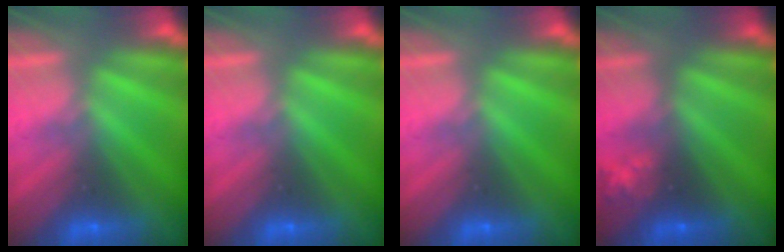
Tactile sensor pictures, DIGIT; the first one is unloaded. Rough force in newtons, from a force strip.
{"total": 0.0}
{"total": 0.0}
{"total": 2.3}